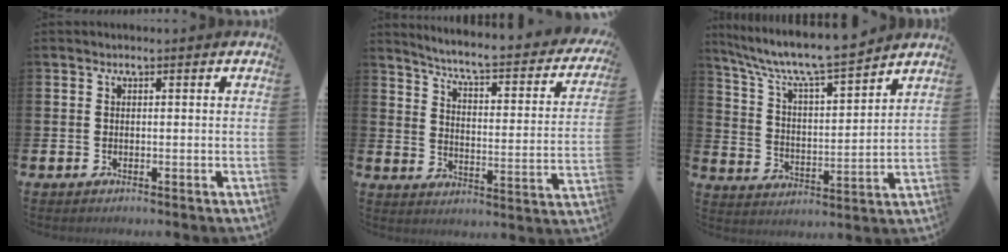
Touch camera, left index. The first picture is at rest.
{"total": 5.1, "force": [4.6, 0.5, 2.3], "torque": [-0.062, -0.043, 0.064]}
{"total": 9.1, "force": [8.4, 0.9, 3.3], "torque": [-0.103, -0.058, 0.144]}